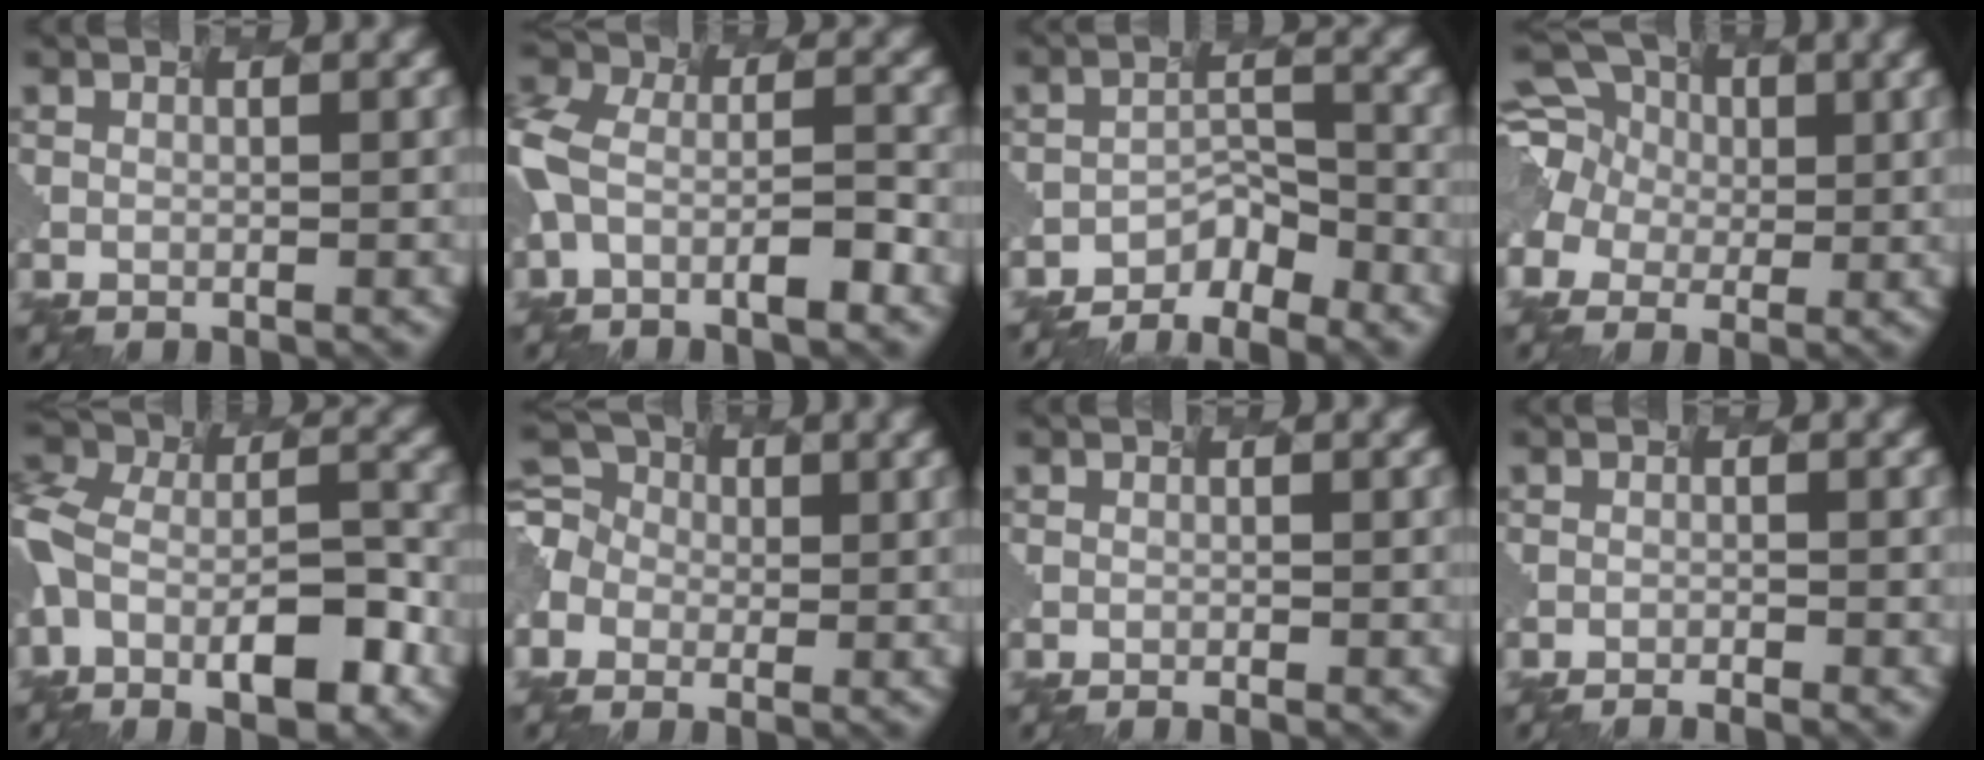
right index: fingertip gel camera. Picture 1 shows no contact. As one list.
[{"total": 4.8, "force": [-2.9, 1.7, 3.4], "torque": [-0.116, -0.007, -0.047]}, {"total": 5.0, "force": [-4.9, -0.6, -0.6], "torque": [-0.024, -0.007, -0.065]}, {"total": 6.8, "force": [-0.1, 6.3, 2.6], "torque": [-0.108, 0.022, -0.029]}, {"total": 9.4, "force": [-5.1, 4.6, 6.4], "torque": [-0.156, -0.016, -0.073]}, {"total": 4.9, "force": [-2.5, 4.0, 1.4], "torque": [-0.073, 0.004, -0.036]}, {"total": 1.0, "force": [-0.9, -0.1, 0.4], "torque": [0.001, -0.005, -0.003]}, {"total": 2.3, "force": [-2.3, -0.5, 0.3], "torque": [-0.009, 0.006, -0.015]}]